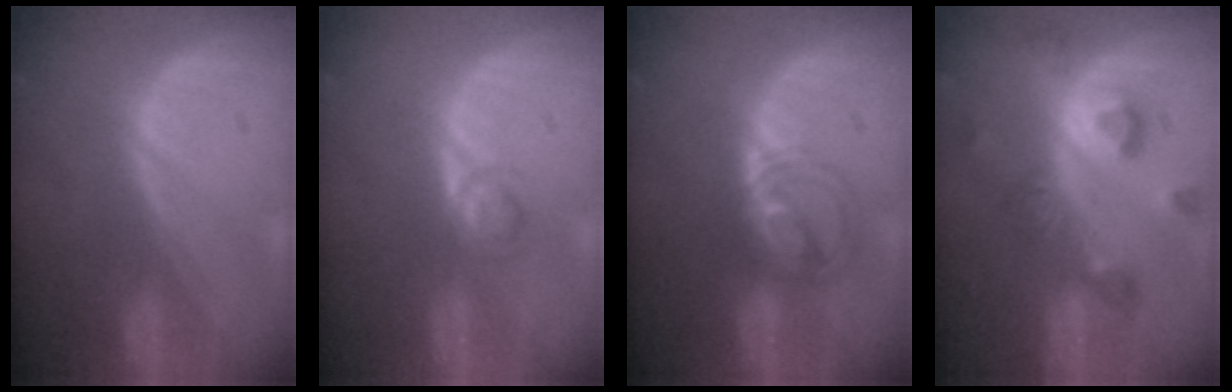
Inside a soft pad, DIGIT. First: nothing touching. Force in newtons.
{"total": 2.7, "press": 2.7, "slide": 0.2}
{"total": 5.6, "press": 5.5, "slide": 0.6}
{"total": 7.9, "press": 7.7, "slide": 2.0}